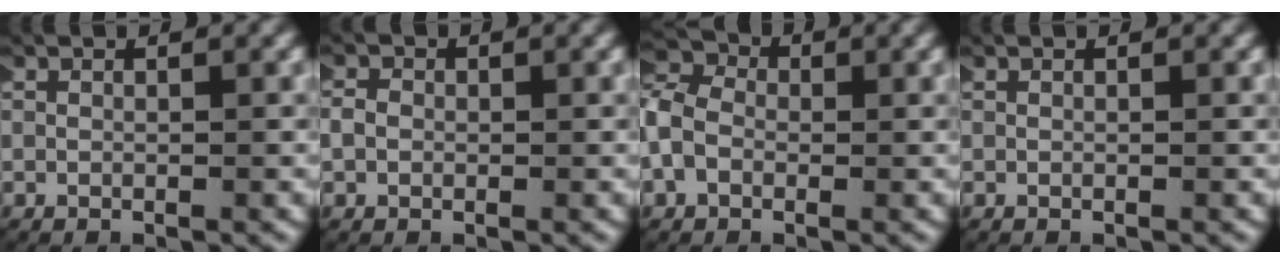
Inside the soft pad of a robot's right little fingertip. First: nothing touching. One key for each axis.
{"total": 1.7, "fx": 0.2, "fy": 1.4, "fz": 0.9, "tx": -0.022, "ty": 0.004, "tz": 0.001}
{"total": 7.0, "fx": 1.3, "fy": 5.7, "fz": 3.8, "tx": -0.081, "ty": 0.015, "tz": 0.004}
{"total": 0.0}